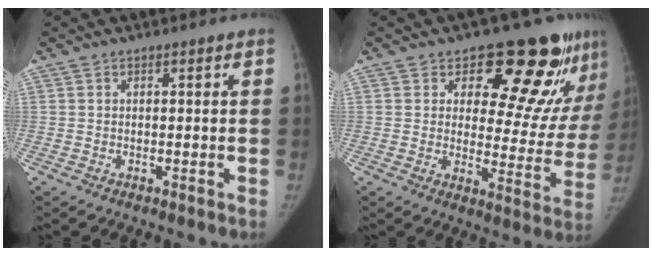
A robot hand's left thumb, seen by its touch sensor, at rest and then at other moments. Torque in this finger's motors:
{"motor_torque": [0.06, 0.14, 1.04, -0.78, 0.02]}